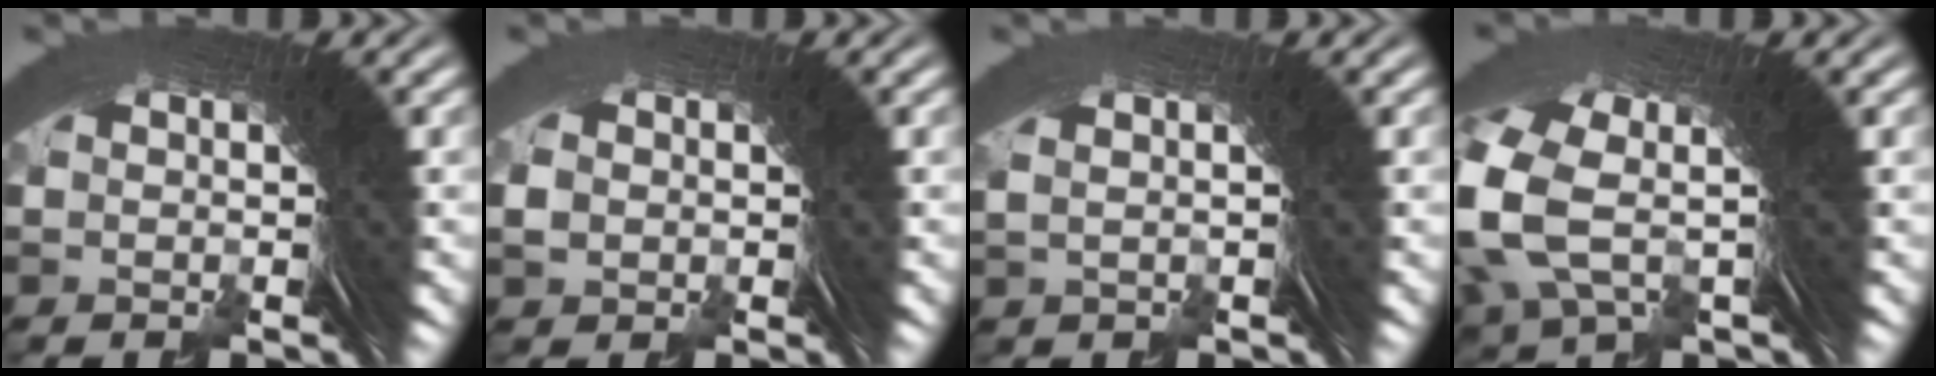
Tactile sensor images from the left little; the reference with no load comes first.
{"total": 0.9, "force": [-0.3, 0.7, -0.4], "torque": [0.018, 0.010, -0.009]}
{"total": 1.3, "force": [0.7, -0.2, 1.1], "torque": [-0.017, 0.003, 0.017]}
{"total": 8.4, "force": [2.2, 5.3, 6.1], "torque": [-0.148, -0.005, 0.035]}